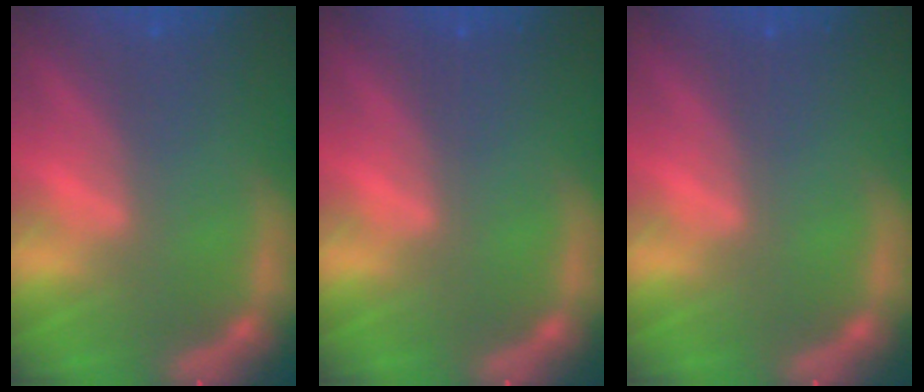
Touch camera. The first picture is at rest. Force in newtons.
{"total": 0.0}
{"total": 0.0}